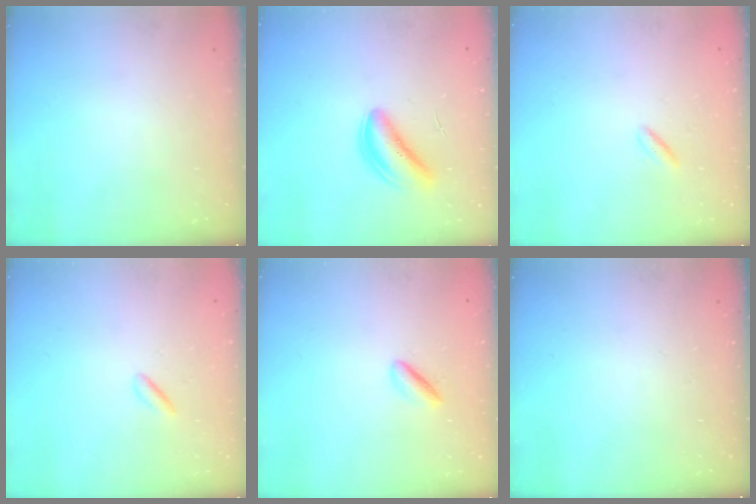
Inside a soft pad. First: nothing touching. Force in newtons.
{"total": 5.0, "press": 5.0, "slide": 0.7}
{"total": 1.3, "press": 1.1, "slide": 0.7}
{"total": 1.7, "press": 1.5, "slide": 0.8}
{"total": 1.9, "press": 1.9, "slide": 0.4}
{"total": 0.0}